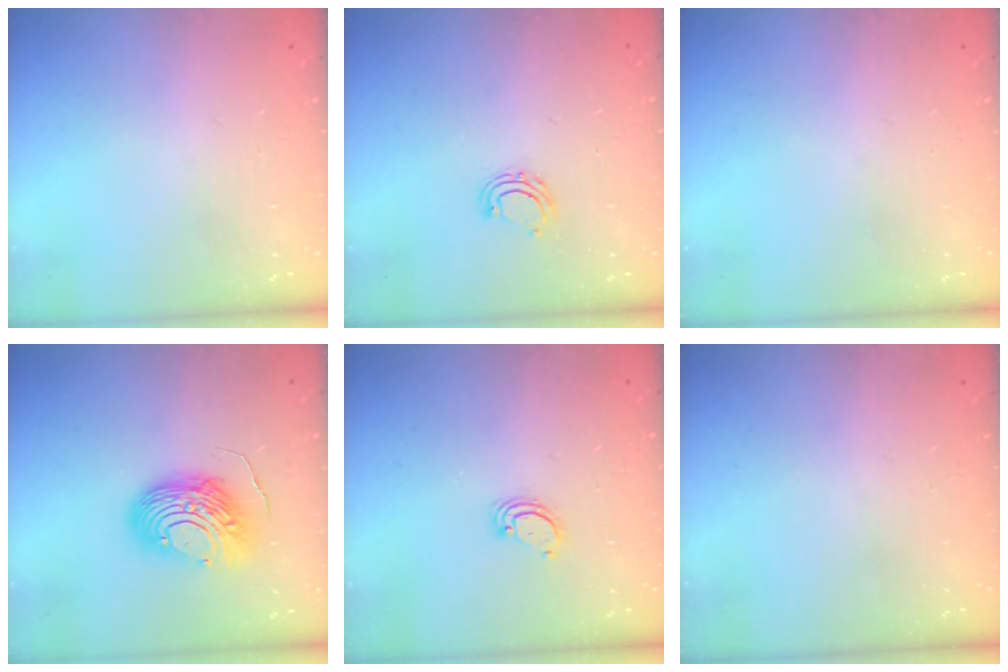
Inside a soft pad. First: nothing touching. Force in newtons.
{"total": 6.0, "press": 5.8, "slide": 1.3}
{"total": 0.0}
{"total": 11.2, "press": 11.2, "slide": 1.1}
{"total": 2.6, "press": 2.6, "slide": 0.1}
{"total": 0.0}